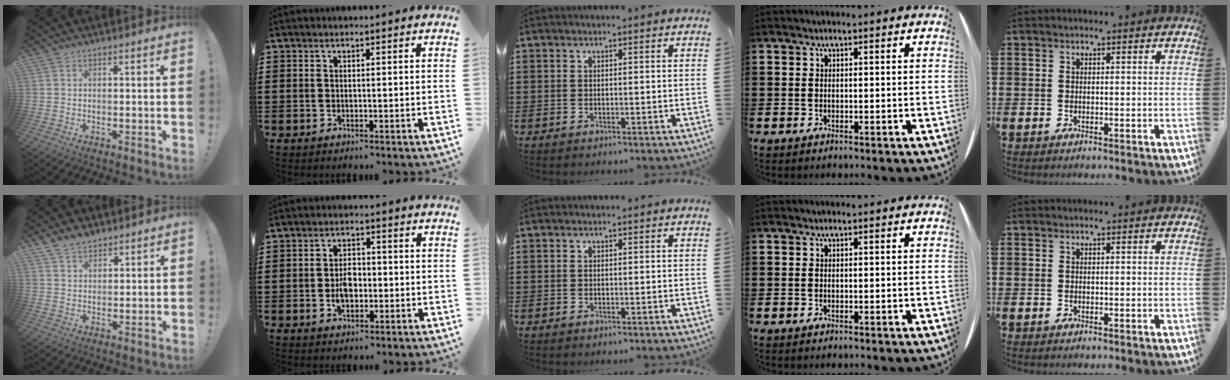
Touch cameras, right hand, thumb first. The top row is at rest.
{"thumb": {"total": 5.1, "force": [4.2, 2.4, 1.6], "torque": [-0.035, -0.022, 0.080]}, "index": {"total": 4.0, "force": [-0.7, 2.6, 2.9], "torque": [-0.048, 0.003, -0.014]}}